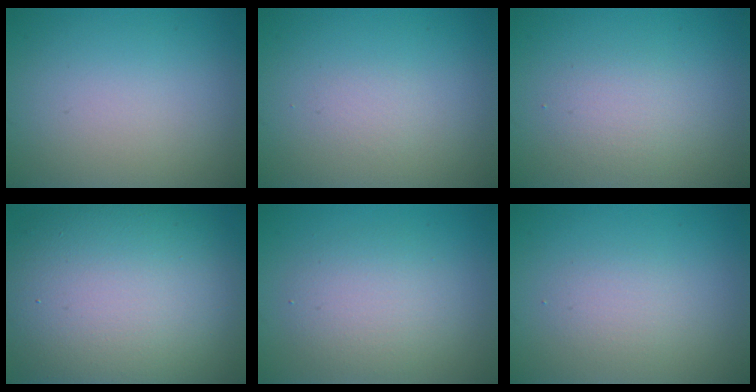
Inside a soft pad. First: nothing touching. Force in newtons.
{"total": 0.7, "press": 0.7, "slide": 0.0}
{"total": 1.7, "press": 1.7, "slide": 0.0}
{"total": 14.7, "press": 14.7, "slide": 0.8}
{"total": 3.4, "press": 3.4, "slide": 0.2}
{"total": 1.7, "press": 1.6, "slide": 0.1}